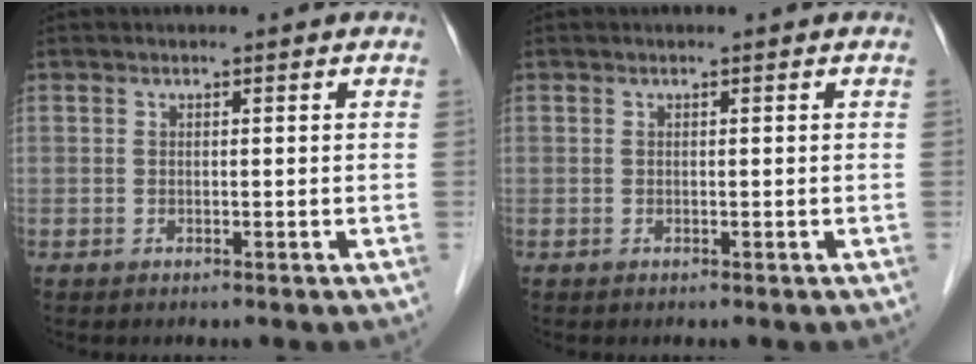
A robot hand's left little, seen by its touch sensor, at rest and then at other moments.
{"total": 0.0}